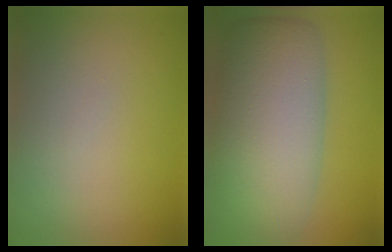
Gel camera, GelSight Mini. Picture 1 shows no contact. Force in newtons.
{"total": 10.8, "press": 10.8, "slide": 0.4}